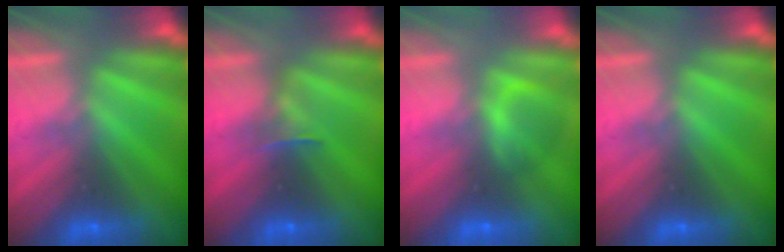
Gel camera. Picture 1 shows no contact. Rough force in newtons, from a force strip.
{"total": 2.4}
{"total": 2.2}
{"total": 0.0}